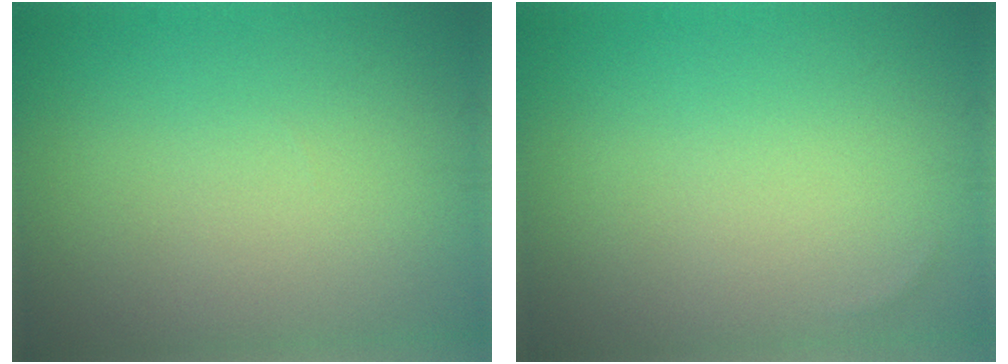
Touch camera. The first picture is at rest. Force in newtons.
{"total": 0.0}